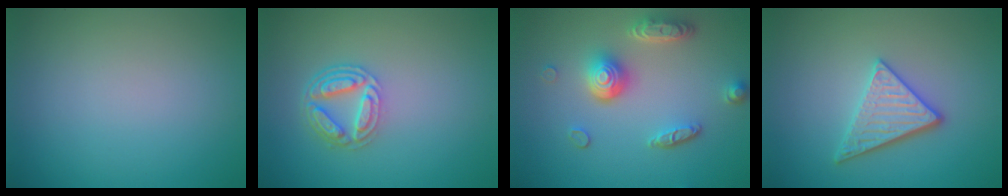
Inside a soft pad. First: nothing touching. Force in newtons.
{"total": 4.1, "press": 3.2, "slide": 2.6}
{"total": 4.9, "press": 3.7, "slide": 3.2}
{"total": 3.3, "press": 3.0, "slide": 1.5}